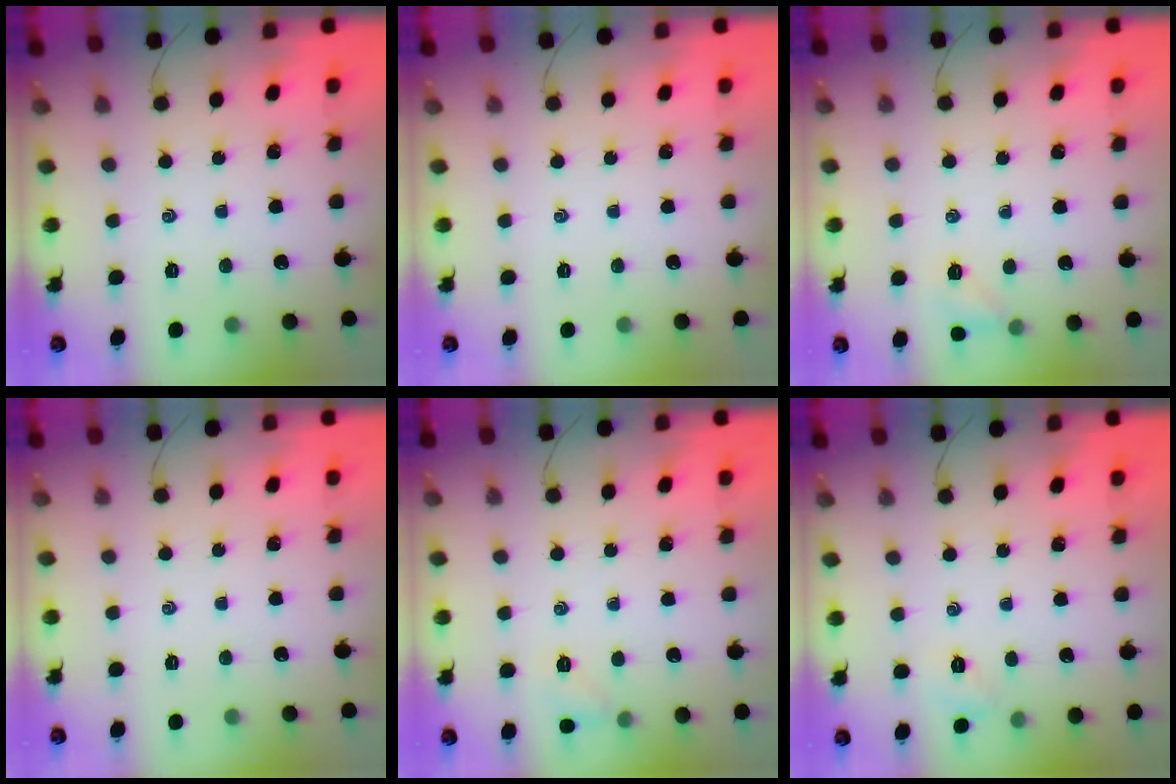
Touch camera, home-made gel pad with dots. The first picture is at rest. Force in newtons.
{"total": 0.0}
{"total": 6.0, "press": 5.8, "slide": 1.2}
{"total": 0.0}
{"total": 6.1, "press": 5.9, "slide": 1.7}
{"total": 2.1, "press": 2.1, "slide": 0.6}